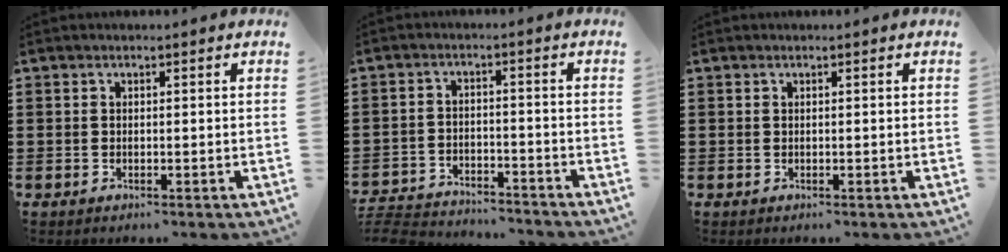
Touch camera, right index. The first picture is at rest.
{"total": 4.7, "force": [-4.6, 0.5, 0.6], "torque": [-0.025, 0.001, -0.099]}
{"total": 0.0}